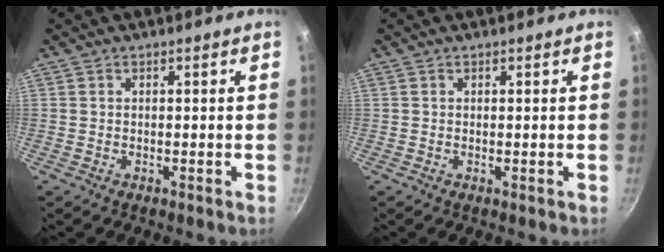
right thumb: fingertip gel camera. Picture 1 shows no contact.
{"total": 0.0}